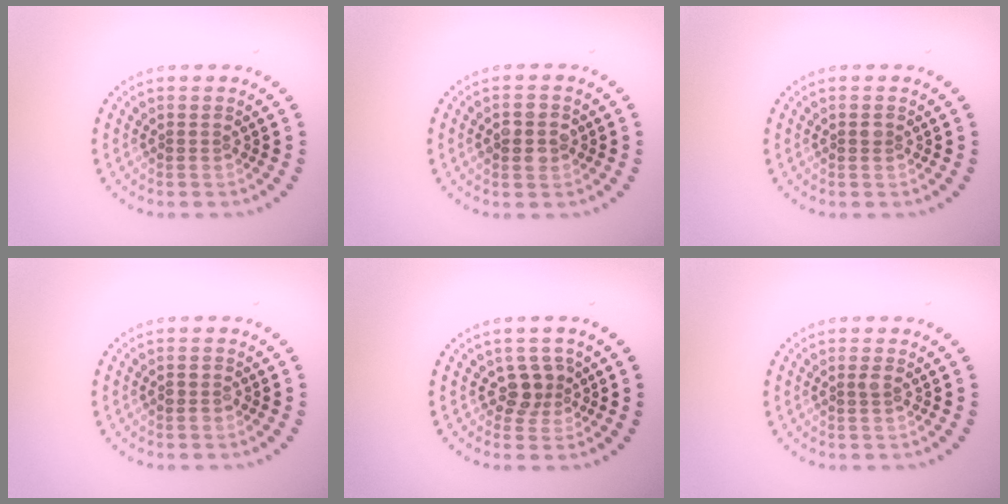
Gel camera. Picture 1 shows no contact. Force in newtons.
{"total": 2.1, "press": 2.1, "slide": 0.2}
{"total": 0.7, "press": 0.7, "slide": 0.1}
{"total": 0.9, "press": 0.8, "slide": 0.5}
{"total": 2.2, "press": 1.8, "slide": 1.4}
{"total": 0.6, "press": 0.5, "slide": 0.4}